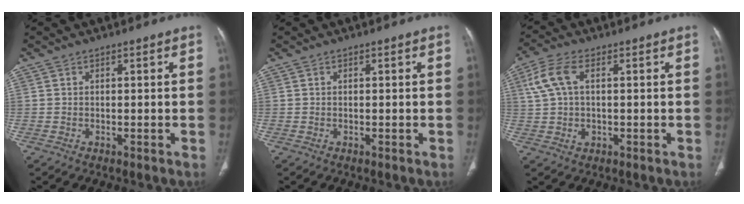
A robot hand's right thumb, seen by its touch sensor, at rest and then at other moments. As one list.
[{"total": 0.0}, {"total": 7.1, "force": [1.5, 3.9, 5.7], "torque": [-0.130, 0.013, 0.031]}]